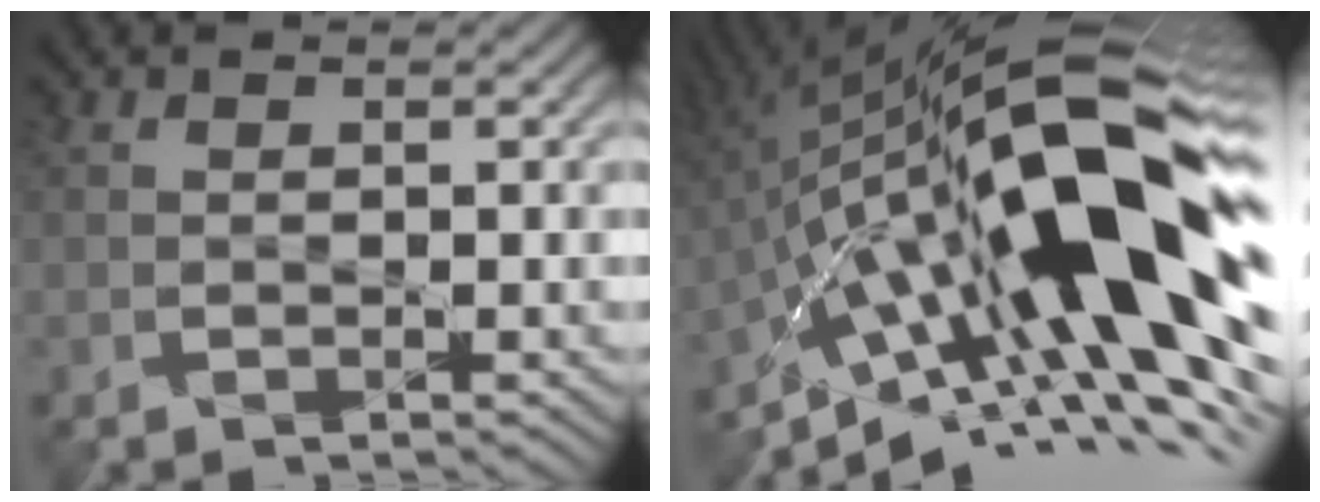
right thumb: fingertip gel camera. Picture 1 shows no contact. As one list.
[{"total": 19.5, "force": [-2.0, 6.2, 18.3], "torque": [-0.308, 0.026, -0.065]}]